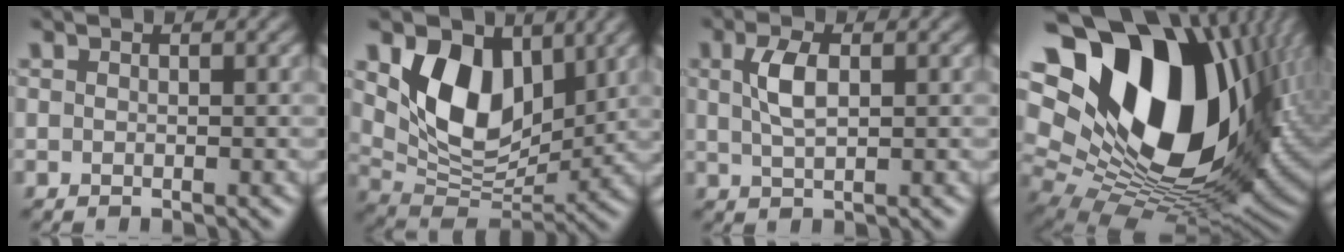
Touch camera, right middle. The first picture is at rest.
{"total": 8.4, "force": [3.2, 5.5, 5.5], "torque": [-0.102, -0.014, 0.055]}
{"total": 2.5, "force": [0.7, 1.1, 2.1], "torque": [-0.049, 0.004, 0.014]}
{"total": 22.7, "force": [6.6, 14.0, 16.6], "torque": [-0.305, 0.000, 0.132]}